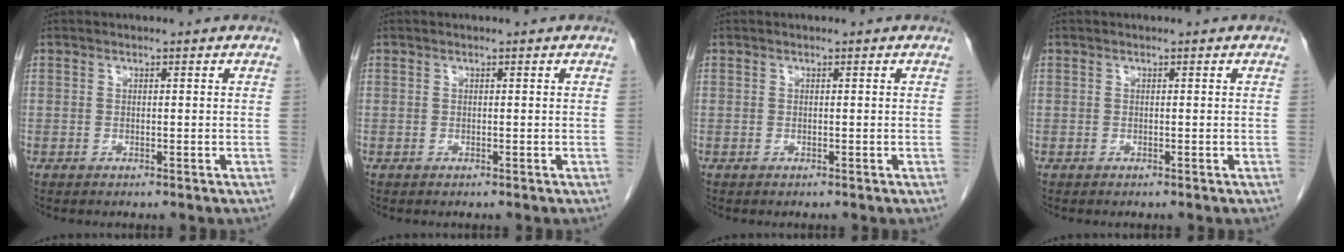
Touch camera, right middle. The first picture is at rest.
{"total": 0.0}
{"total": 0.0}
{"total": 0.0}